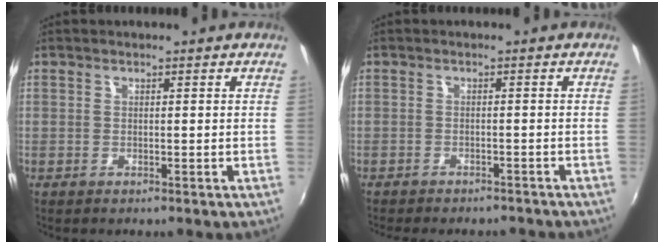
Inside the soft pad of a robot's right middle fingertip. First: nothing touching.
{"total": 7.1, "force": [-6.3, 1.9, 2.6], "torque": [-0.062, -0.013, -0.086]}